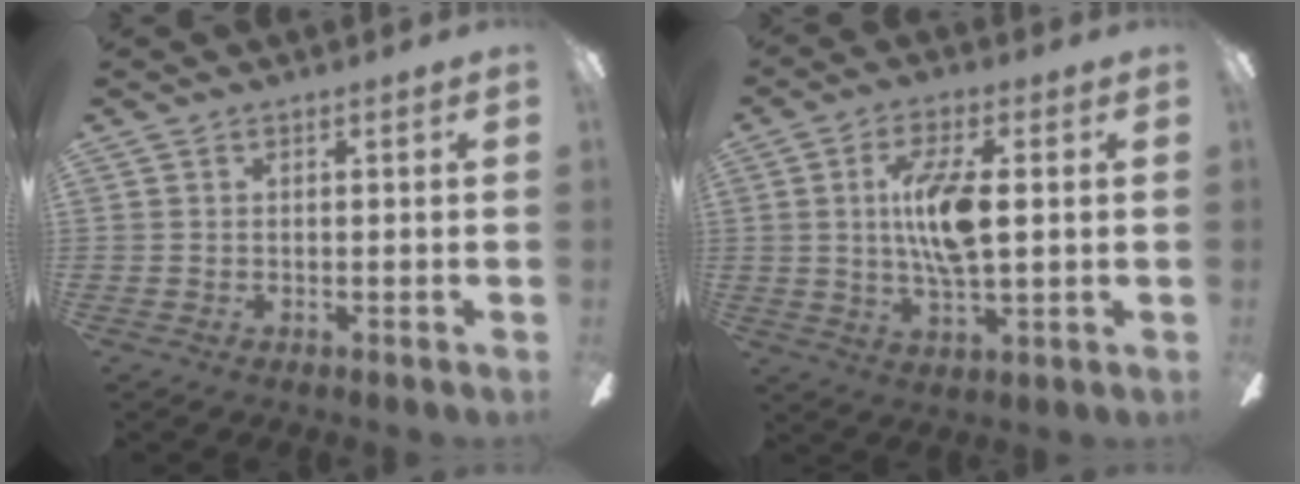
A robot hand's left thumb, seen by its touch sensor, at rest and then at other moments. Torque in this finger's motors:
{"motor_torque": [1.66, 1.77, 1.65, 0.10, 0.45]}